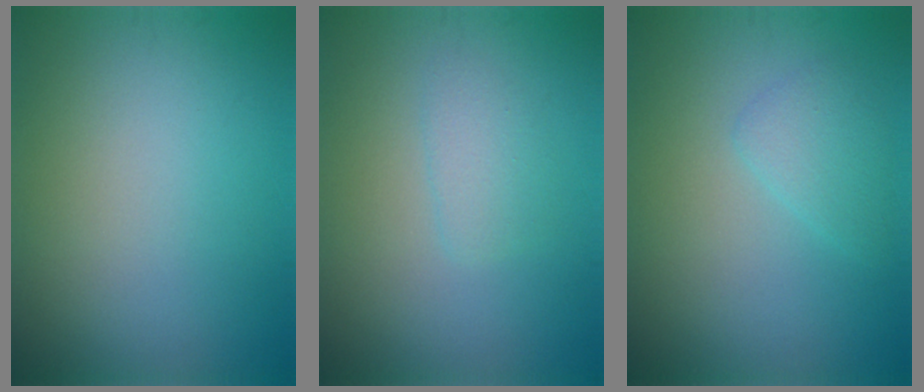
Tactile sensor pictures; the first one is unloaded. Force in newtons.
{"total": 1.6, "press": 1.6, "slide": 0.1}
{"total": 2.0, "press": 2.0, "slide": 0.1}